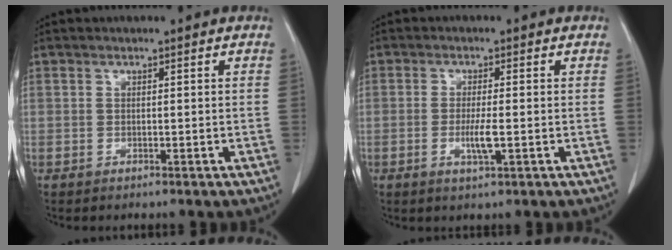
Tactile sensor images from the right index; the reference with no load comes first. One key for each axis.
{"total": 3.5, "fx": -0.9, "fy": 0.3, "fz": 3.4, "tx": -0.068, "ty": -0.006, "tz": -0.016}